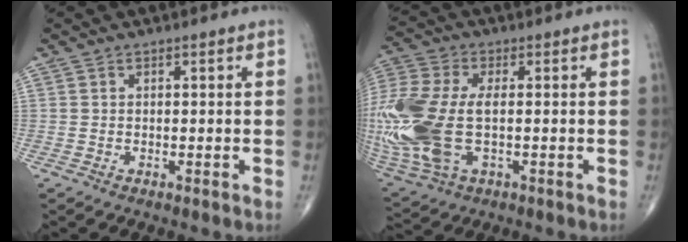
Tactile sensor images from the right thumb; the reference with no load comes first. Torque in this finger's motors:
{"motor_torque": [1.77, 1.77, 1.88, 0.24, 0.26]}